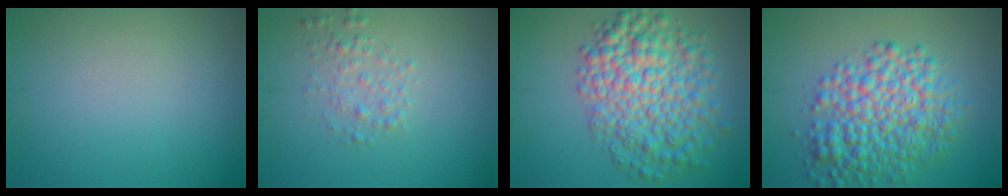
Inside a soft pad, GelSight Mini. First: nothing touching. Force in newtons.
{"total": 1.6, "press": 1.6, "slide": 0.0}
{"total": 7.5, "press": 7.5, "slide": 0.2}
{"total": 7.3, "press": 7.3, "slide": 0.1}